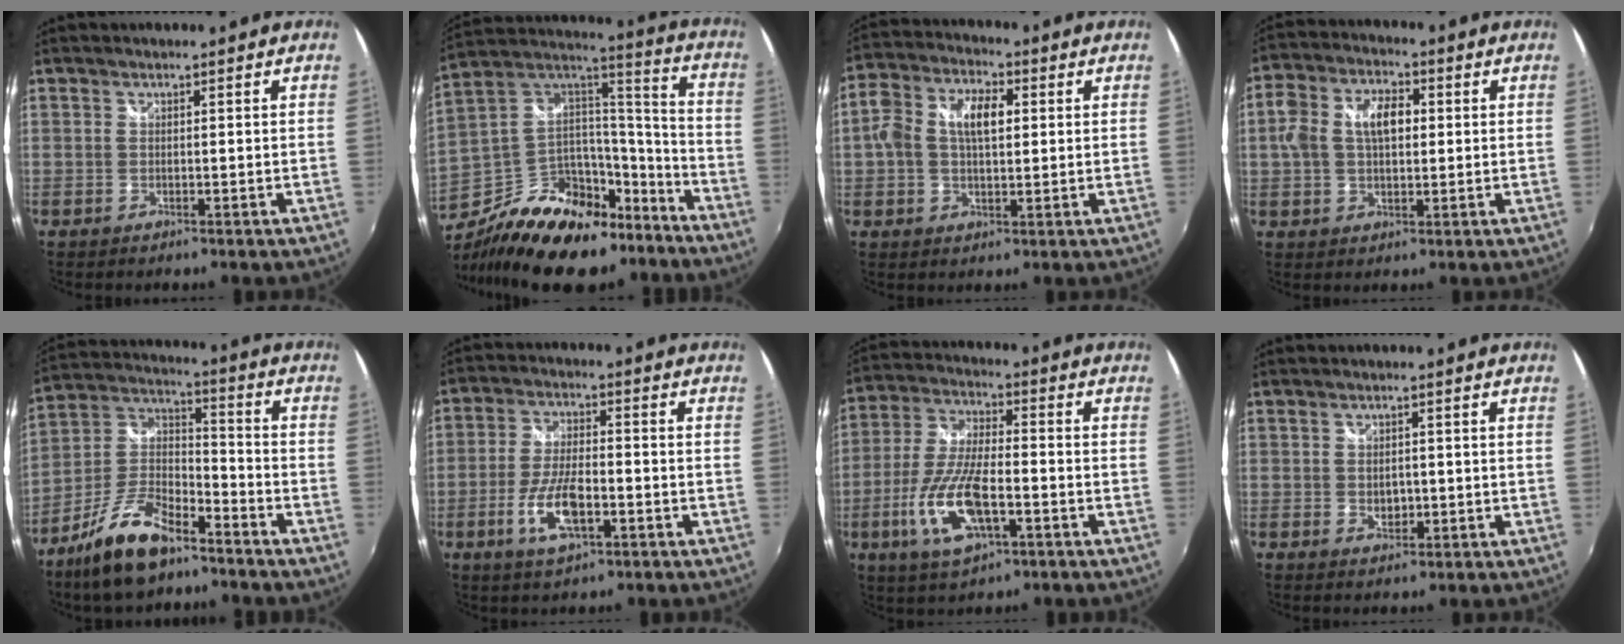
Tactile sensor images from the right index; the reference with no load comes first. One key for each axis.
{"total": 25.6, "fx": -16.4, "fy": 14.0, "fz": 13.8, "tx": -0.272, "ty": 0.044, "tz": -0.242}
{"total": 9.7, "fx": 1.5, "fy": 5.6, "fz": 7.8, "tx": -0.156, "ty": 0.029, "tz": 0.023}
{"total": 9.9, "fx": 1.4, "fy": 6.2, "fz": 7.6, "tx": -0.152, "ty": 0.029, "tz": 0.023}
{"total": 15.1, "fx": -9.9, "fy": 6.0, "fz": 9.7, "tx": -0.206, "ty": 0.005, "tz": -0.182}
{"total": 9.4, "fx": -3.4, "fy": 3.5, "fz": 8.0, "tx": -0.164, "ty": -0.003, "tz": -0.062}
{"total": 14.0, "fx": -4.9, "fy": 5.1, "fz": 12.0, "tx": -0.258, "ty": -0.008, "tz": -0.090}
{"total": 2.7, "fx": -0.2, "fy": 2.1, "fz": 1.7, "tx": -0.026, "ty": 0.001, "tz": 0.000}